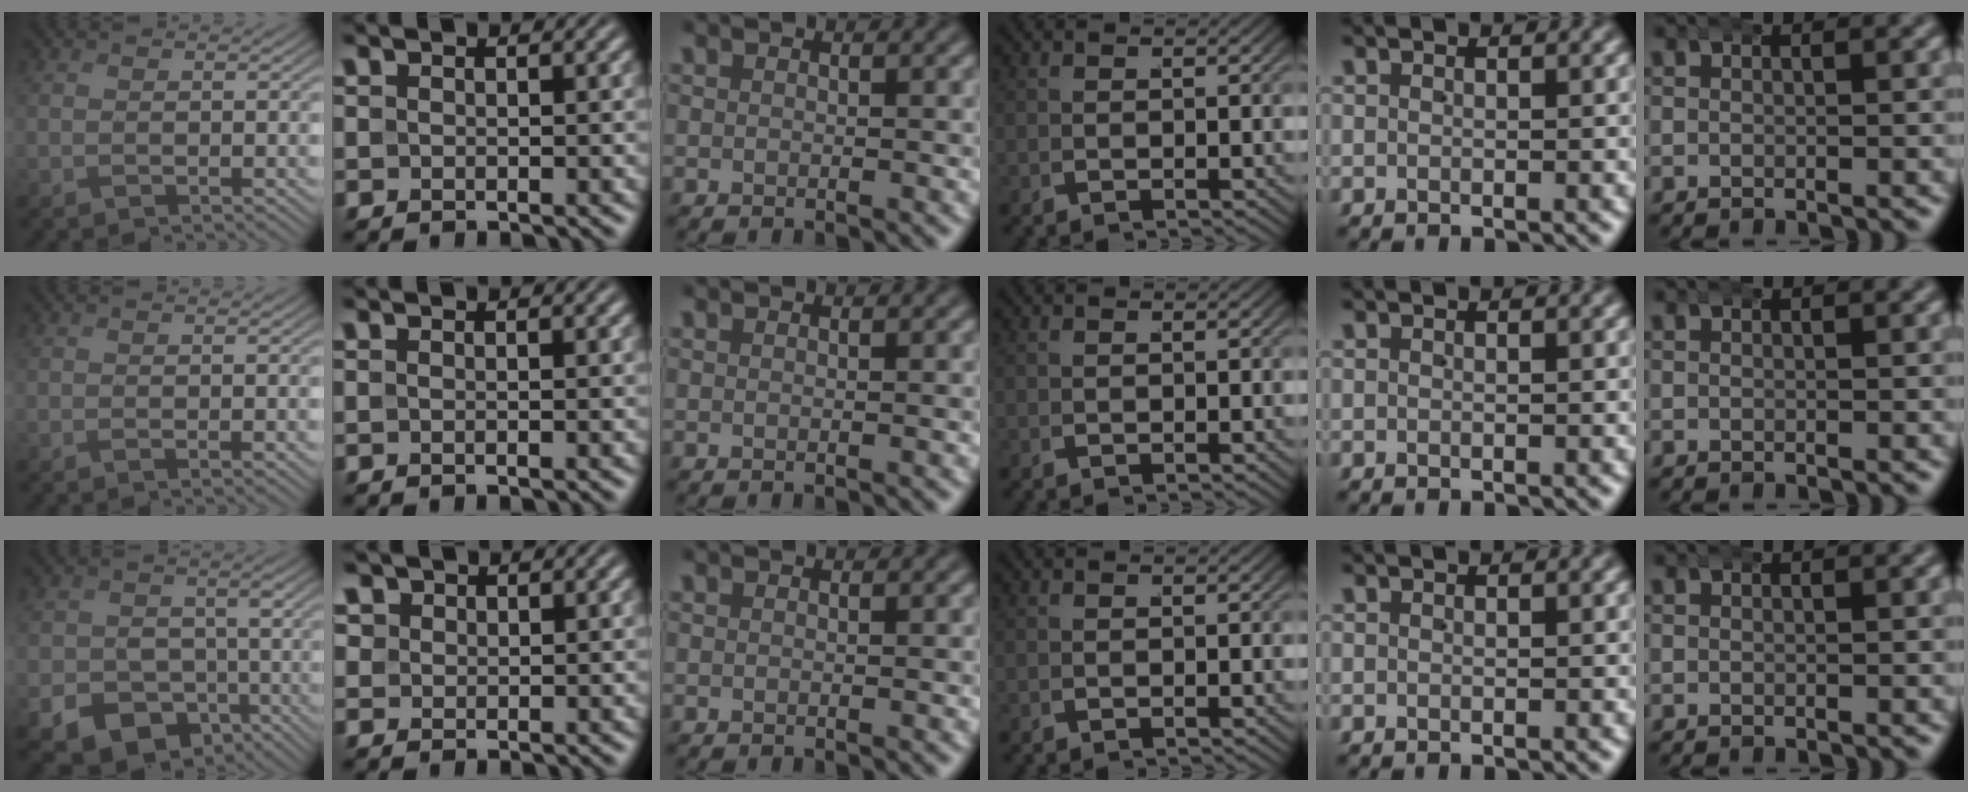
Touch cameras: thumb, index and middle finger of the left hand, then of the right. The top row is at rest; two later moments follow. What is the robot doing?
{"motion": "wrap", "object": "aluminum foil"}